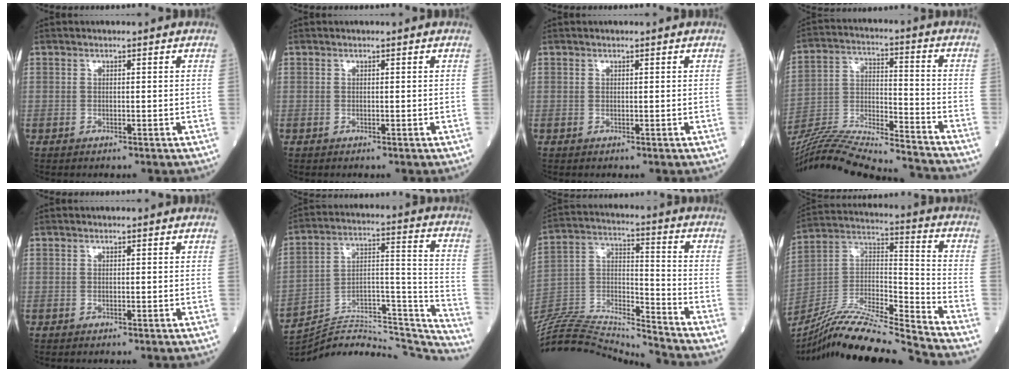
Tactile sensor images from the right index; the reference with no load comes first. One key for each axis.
{"total": 0.0}
{"total": 0.0}
{"total": 24.7, "fx": -23.1, "fy": 1.2, "fz": 8.8, "tx": -0.177, "ty": -0.020, "tz": -0.371}
{"total": 0.0}
{"total": 28.9, "fx": -27.8, "fy": 4.1, "fz": 6.8, "tx": -0.092, "ty": 0.029, "tz": -0.411}
{"total": 20.4, "fx": -19.9, "fy": -0.4, "fz": 4.3, "tx": -0.081, "ty": 0.024, "tz": -0.342}
{"total": 19.9, "fx": -18.4, "fy": -0.5, "fz": 7.5, "tx": -0.153, "ty": 0.014, "tz": -0.331}